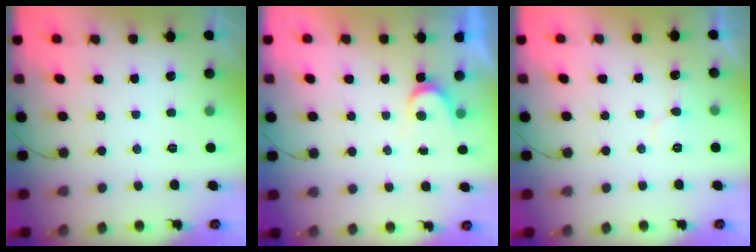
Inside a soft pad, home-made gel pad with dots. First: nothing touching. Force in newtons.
{"total": 3.7, "press": 3.7, "slide": 0.3}
{"total": 4.4, "press": 4.4, "slide": 0.5}